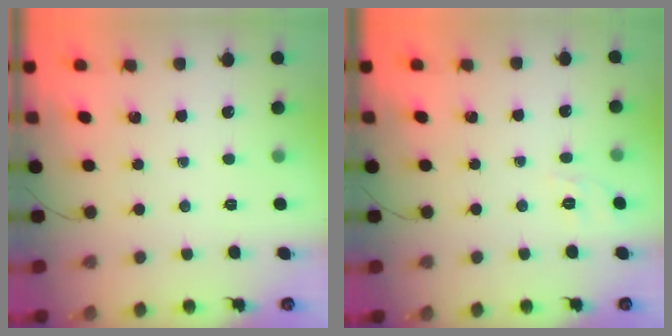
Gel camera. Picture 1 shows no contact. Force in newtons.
{"total": 1.5, "press": 0.0, "slide": 1.5}